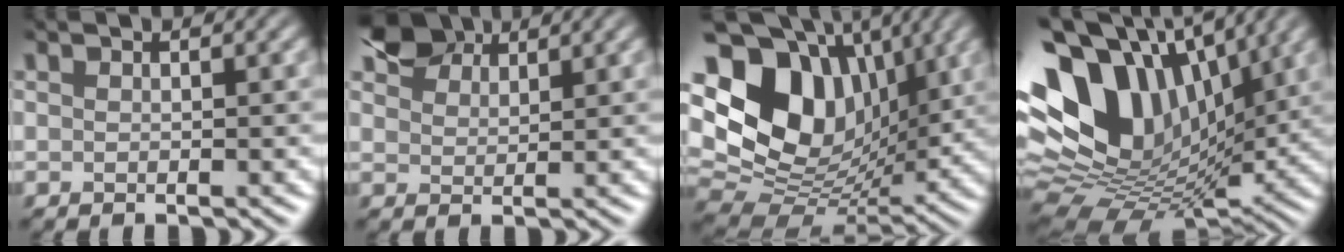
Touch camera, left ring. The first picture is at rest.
{"total": 4.3, "force": [3.3, 2.1, 1.7], "torque": [-0.038, 0.013, 0.051]}
{"total": 16.1, "force": [3.1, 11.7, 10.6], "torque": [-0.217, 0.001, 0.066]}
{"total": 13.8, "force": [4.1, 8.4, 10.1], "torque": [-0.199, 0.019, 0.062]}